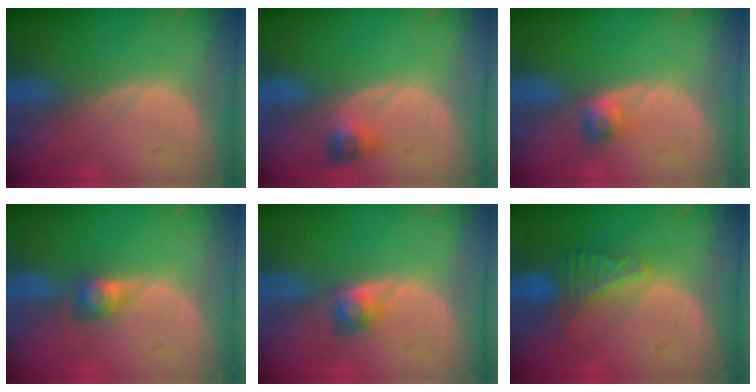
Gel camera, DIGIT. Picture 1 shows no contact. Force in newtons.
{"total": 2.9, "press": 2.6, "slide": 1.2}
{"total": 2.5, "press": 2.2, "slide": 1.2}
{"total": 2.9, "press": 2.4, "slide": 1.5}
{"total": 2.8, "press": 2.5, "slide": 1.2}
{"total": 5.0, "press": 5.0, "slide": 0.4}